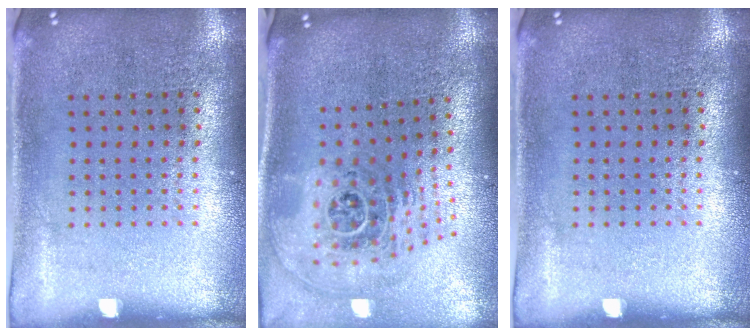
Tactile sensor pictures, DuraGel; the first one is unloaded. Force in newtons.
{"total": 2.7, "press": 1.9, "slide": 1.9}
{"total": 0.0}